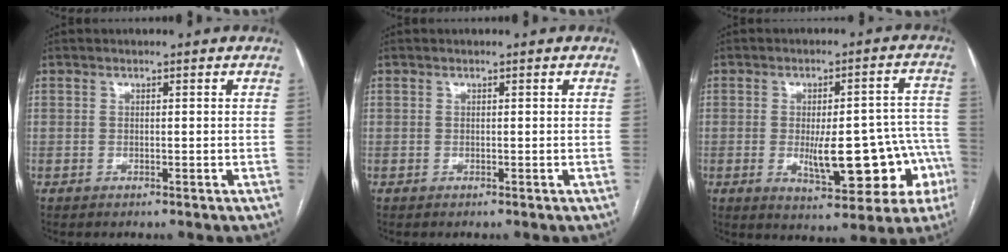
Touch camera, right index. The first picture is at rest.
{"total": 0.0}
{"total": 14.8, "force": [-4.2, 5.3, 13.2], "torque": [-0.126, 0.031, -0.040]}